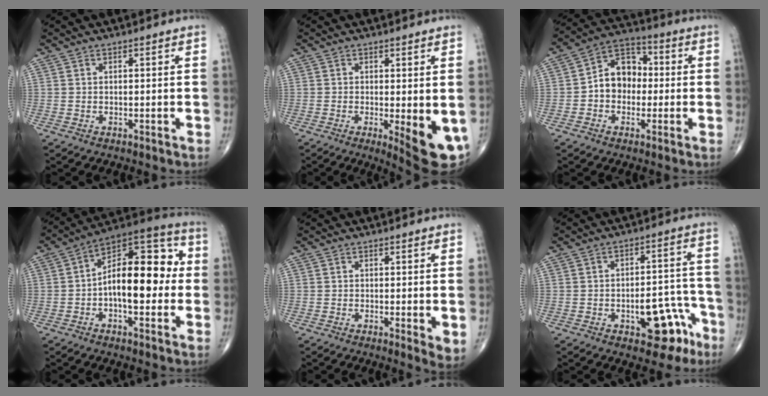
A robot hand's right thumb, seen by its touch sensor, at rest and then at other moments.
{"total": 8.7, "force": [-1.9, 2.4, 8.2], "torque": [-0.104, -0.019, -0.020]}
{"total": 10.5, "force": [-0.1, 8.0, 6.9], "torque": [-0.079, 0.033, -0.015]}
{"total": 17.9, "force": [-0.3, 8.9, 15.5], "torque": [-0.216, 0.041, -0.014]}
{"total": 3.3, "force": [-0.2, 0.9, 3.1], "torque": [-0.047, -0.011, -0.007]}
{"total": 11.0, "force": [-5.3, 5.6, 7.8], "torque": [-0.067, 0.050, -0.059]}